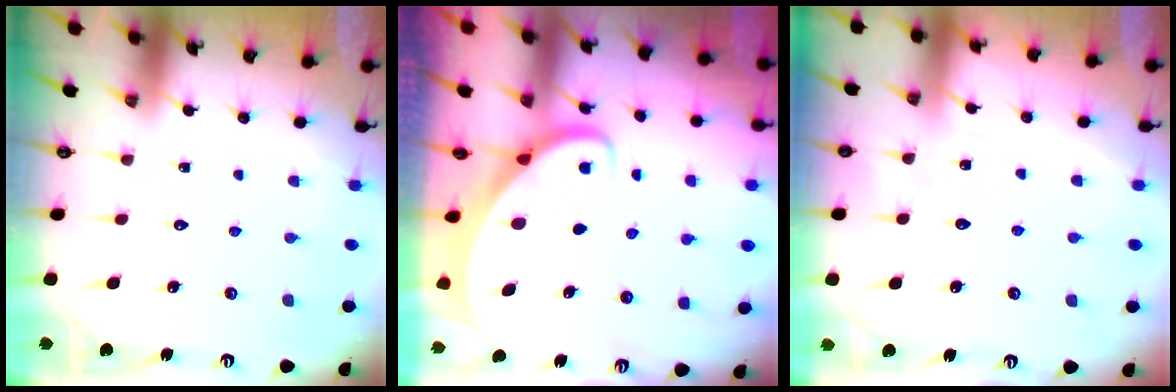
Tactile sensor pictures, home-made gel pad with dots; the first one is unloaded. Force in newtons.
{"total": 2.7, "press": 2.7, "slide": 0.2}
{"total": 2.6, "press": 2.6, "slide": 0.3}